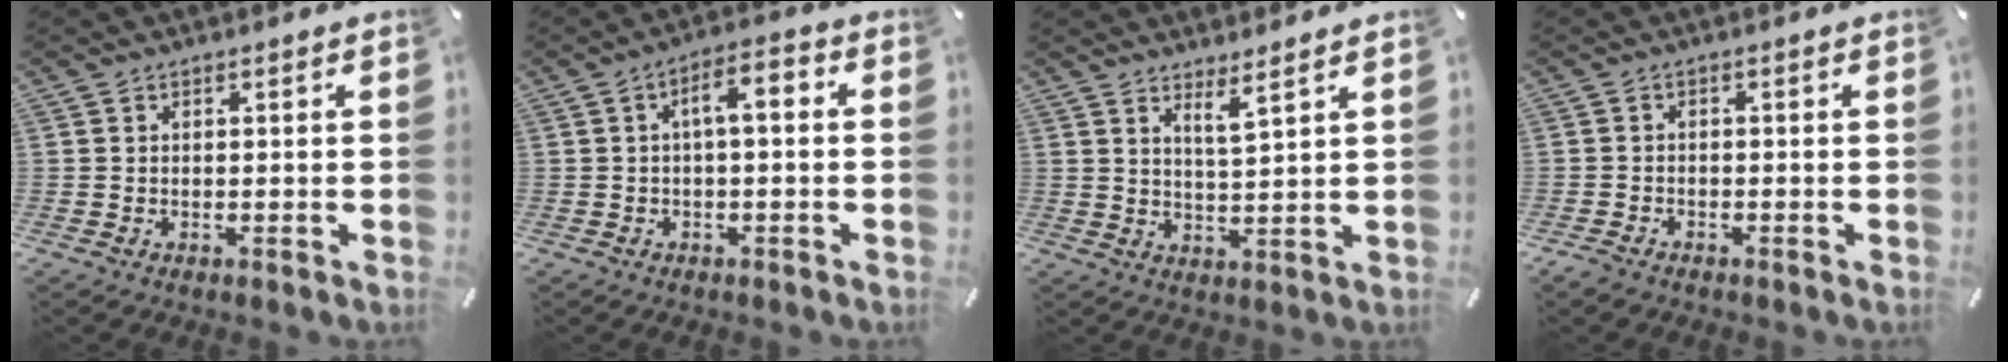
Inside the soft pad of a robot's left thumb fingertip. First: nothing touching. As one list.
[{"total": 5.6, "force": [-0.2, 2.4, 5.0], "torque": [-0.082, 0.013, -0.011]}, {"total": 4.5, "force": [3.8, -0.3, 2.5], "torque": [-0.050, -0.022, 0.063]}, {"total": 1.6, "force": [-1.3, 0.8, 0.3], "torque": [-0.008, 0.007, -0.027]}]